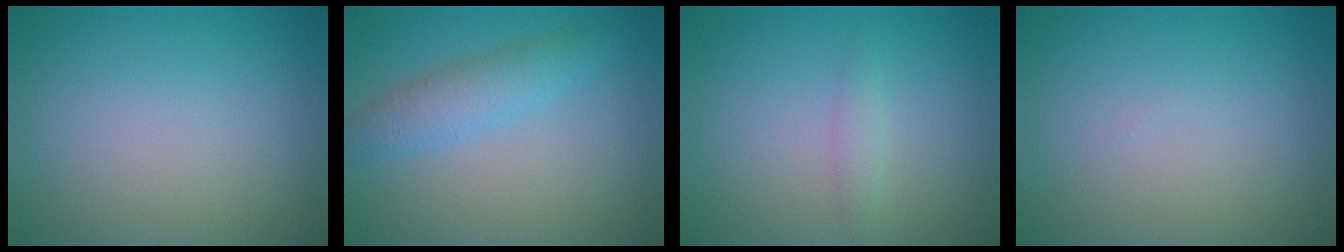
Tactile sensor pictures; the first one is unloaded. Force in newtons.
{"total": 2.9, "press": 2.9, "slide": 0.1}
{"total": 1.0, "press": 1.0, "slide": 0.0}
{"total": 0.0}